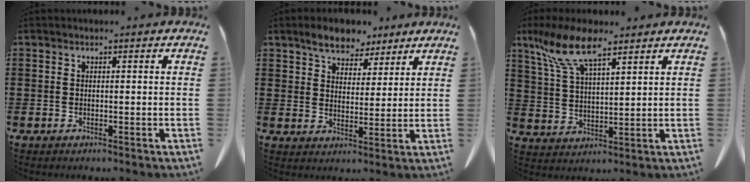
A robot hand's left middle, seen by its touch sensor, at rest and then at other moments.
{"total": 6.1, "force": [5.0, 2.9, 1.7], "torque": [-0.045, -0.008, 0.094]}
{"total": 9.0, "force": [6.5, 2.6, 5.7], "torque": [-0.138, -0.014, 0.117]}